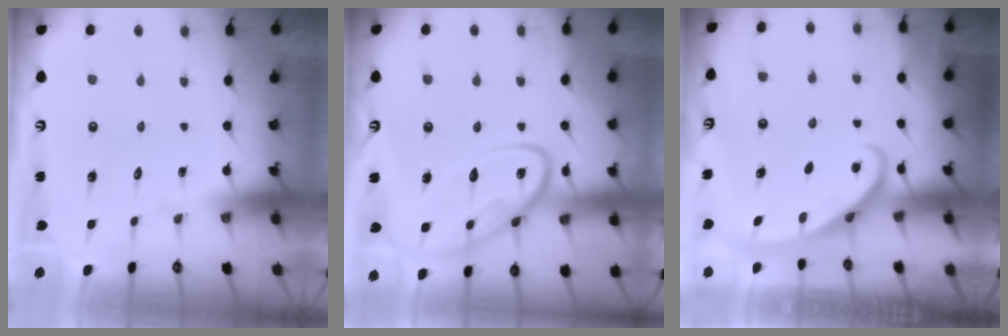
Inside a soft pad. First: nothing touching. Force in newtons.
{"total": 13.5, "press": 13.5, "slide": 1.2}
{"total": 3.0, "press": 3.0, "slide": 0.4}